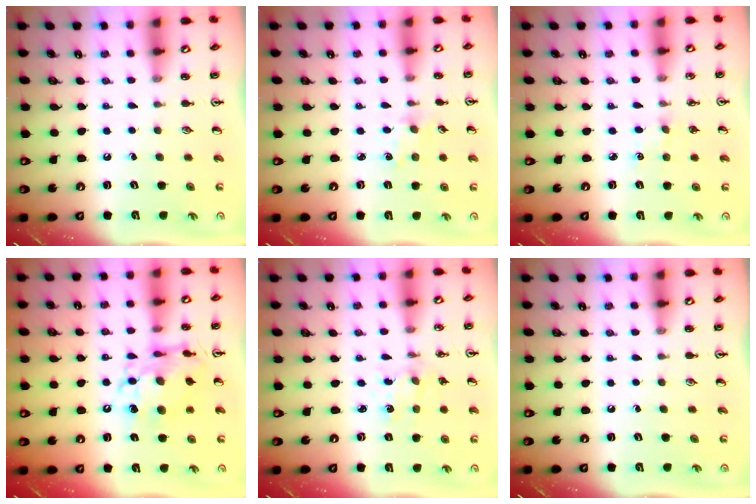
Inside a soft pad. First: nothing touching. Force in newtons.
{"total": 1.5, "press": 1.5, "slide": 0.3}
{"total": 2.0, "press": 2.0, "slide": 0.3}
{"total": 12.1, "press": 12.0, "slide": 1.3}
{"total": 1.0, "press": 1.0, "slide": 0.2}
{"total": 0.0}